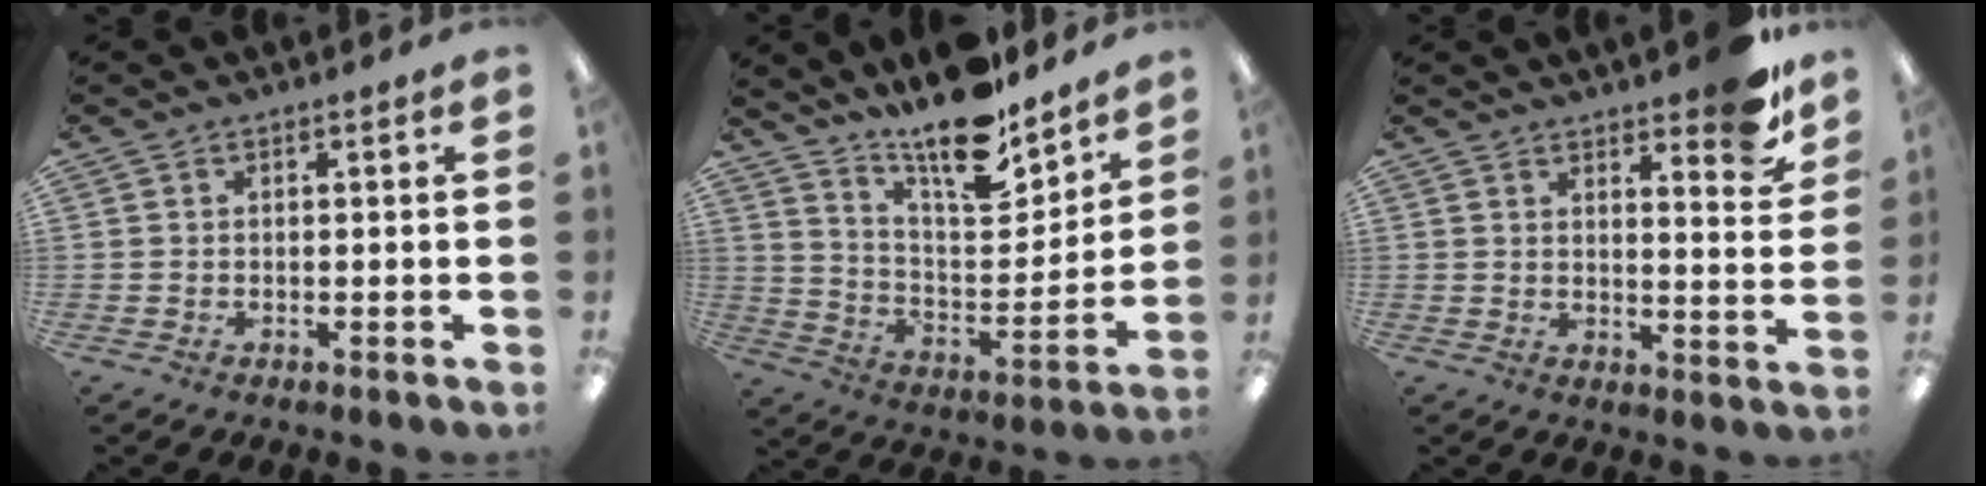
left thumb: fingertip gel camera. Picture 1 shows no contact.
{"total": 16.0, "force": [13.6, 4.1, 7.4], "torque": [-0.124, -0.108, 0.232]}
{"total": 9.1, "force": [7.4, 2.4, 4.9], "torque": [-0.051, -0.052, 0.124]}